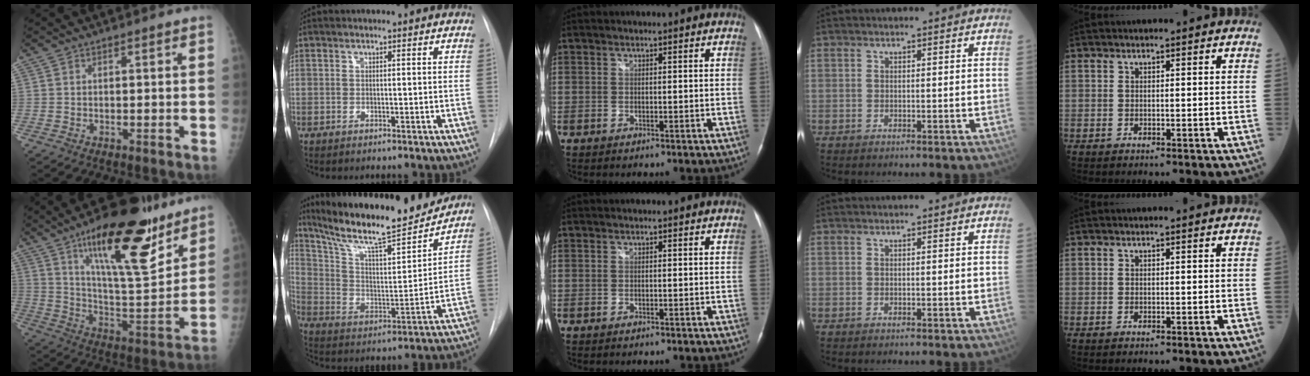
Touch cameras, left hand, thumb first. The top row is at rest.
{"thumb": {"total": 24.0, "force": [14.7, 7.3, 17.5], "torque": [-0.246, -0.072, 0.243]}, "index": {"total": 23.3, "force": [20.2, 2.6, 11.3], "torque": [-0.203, -0.021, 0.320]}}